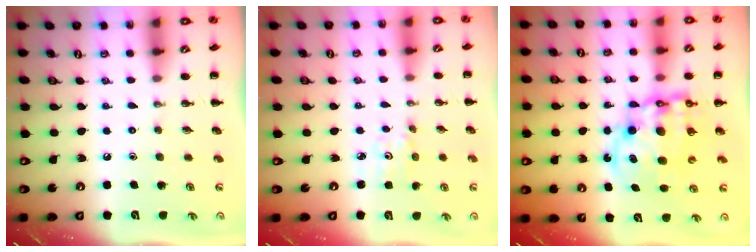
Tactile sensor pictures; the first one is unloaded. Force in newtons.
{"total": 1.9, "press": 1.9, "slide": 0.4}
{"total": 13.2, "press": 12.8, "slide": 3.1}